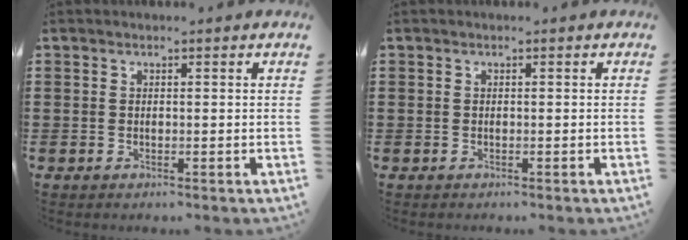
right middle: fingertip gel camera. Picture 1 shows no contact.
{"total": 0.0}